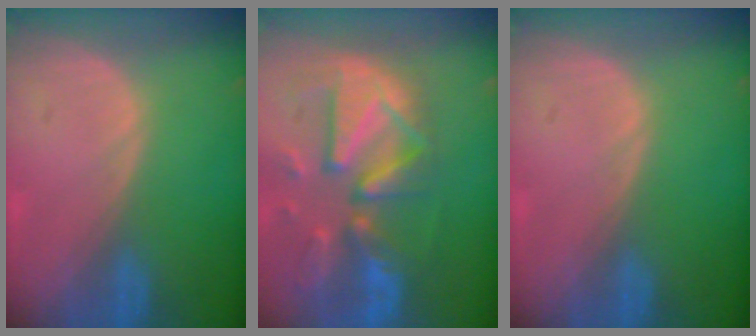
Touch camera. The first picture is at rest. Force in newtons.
{"total": 12.5, "press": 10.8, "slide": 6.2}
{"total": 0.0}